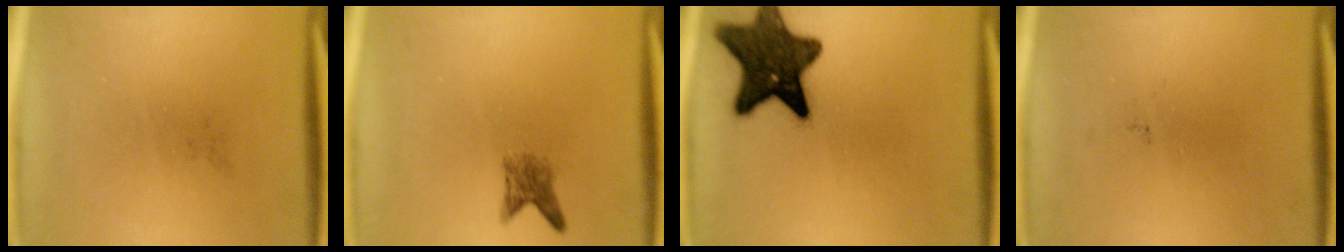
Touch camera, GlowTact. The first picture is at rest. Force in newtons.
{"total": 2.3}
{"total": 13.5}
{"total": 0.0}